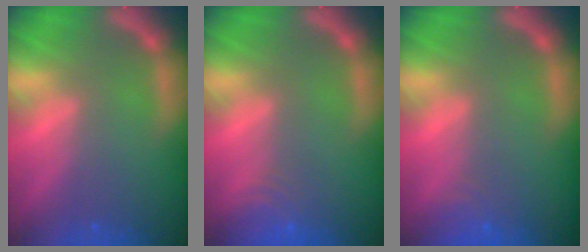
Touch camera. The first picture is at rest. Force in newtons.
{"total": 4.0}
{"total": 1.9}